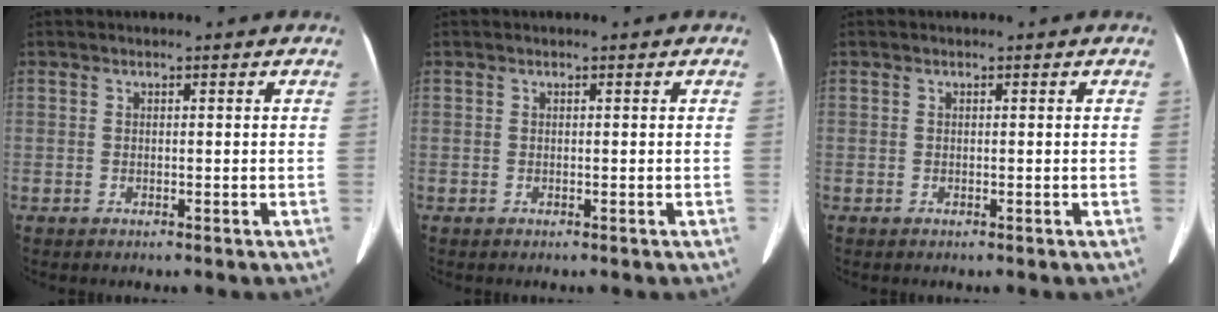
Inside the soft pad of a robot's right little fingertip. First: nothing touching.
{"total": 0.0}
{"total": 0.0}